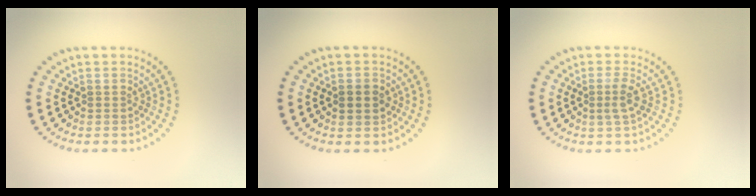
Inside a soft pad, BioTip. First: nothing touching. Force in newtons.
{"total": 2.3, "press": 2.2, "slide": 0.2}
{"total": 1.8, "press": 1.4, "slide": 1.2}